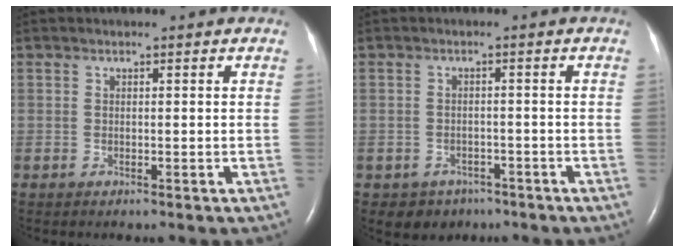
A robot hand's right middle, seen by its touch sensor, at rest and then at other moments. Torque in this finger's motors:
{"motor_torque": [-0.09, 0.11, -0.06, 0.00]}